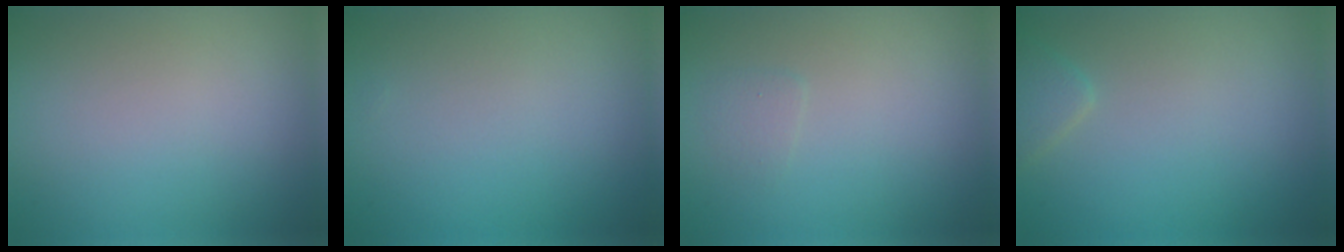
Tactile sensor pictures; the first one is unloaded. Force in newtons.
{"total": 0.0}
{"total": 0.7, "press": 0.7, "slide": 0.1}
{"total": 1.3, "press": 1.3, "slide": 0.1}